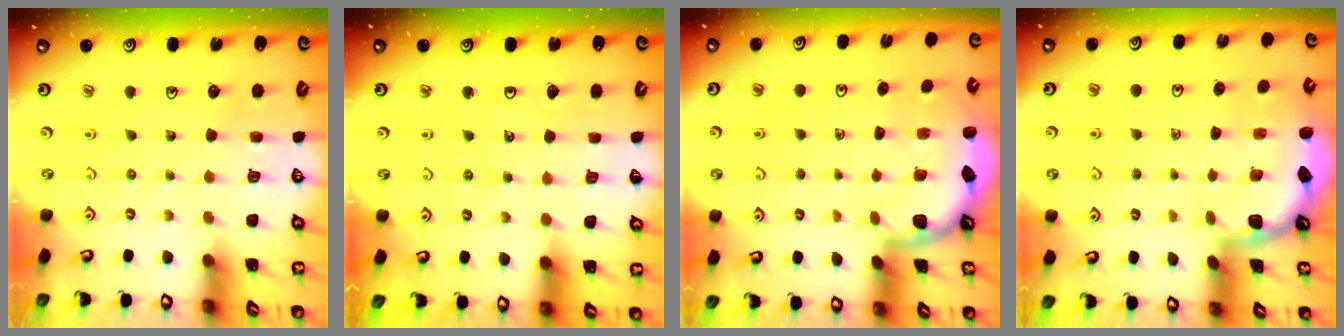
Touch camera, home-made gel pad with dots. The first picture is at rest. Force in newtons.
{"total": 2.2, "press": 2.2, "slide": 0.2}
{"total": 1.7, "press": 1.7, "slide": 0.0}
{"total": 1.8, "press": 1.8, "slide": 0.1}